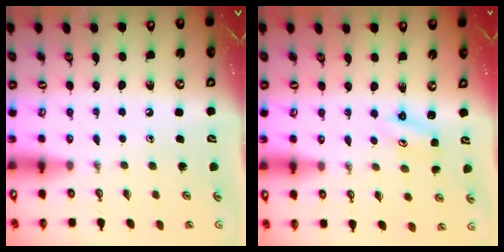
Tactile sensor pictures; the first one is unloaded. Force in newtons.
{"total": 2.3, "press": 2.3, "slide": 0.2}